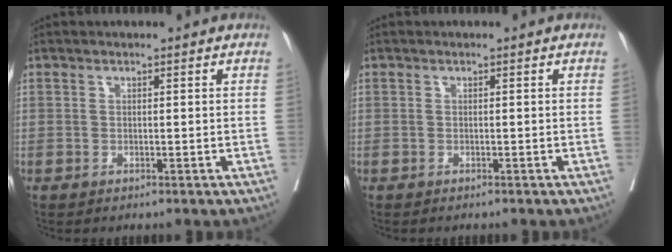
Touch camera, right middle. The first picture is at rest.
{"total": 0.8, "force": [-0.7, 0.2, 0.2], "torque": [-0.007, -0.002, -0.012]}